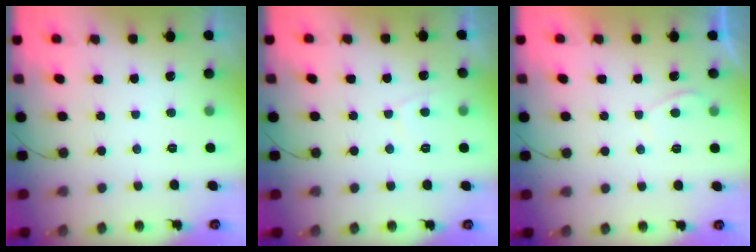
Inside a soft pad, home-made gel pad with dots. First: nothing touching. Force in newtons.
{"total": 1.6, "press": 1.5, "slide": 0.6}
{"total": 0.8, "press": 0.7, "slide": 0.5}